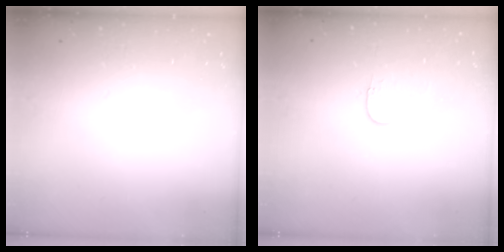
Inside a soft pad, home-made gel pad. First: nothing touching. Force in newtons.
{"total": 3.9, "press": 3.9, "slide": 0.4}